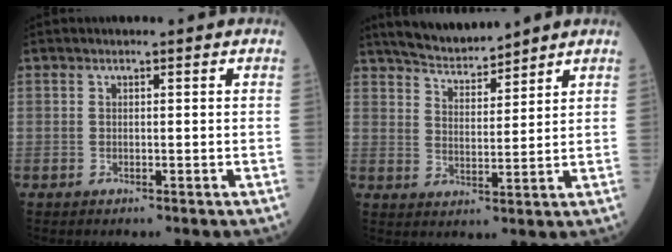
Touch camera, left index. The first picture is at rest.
{"total": 8.0, "force": [7.5, 0.8, 2.6], "torque": [-0.051, 0.013, 0.140]}